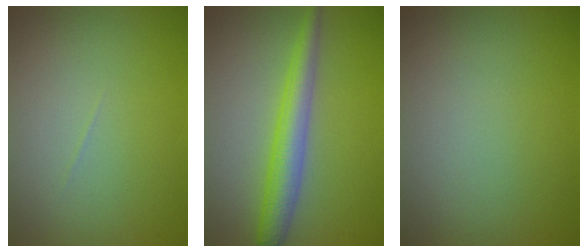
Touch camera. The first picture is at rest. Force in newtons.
{"total": 3.7, "press": 3.7, "slide": 0.1}
{"total": 0.0}